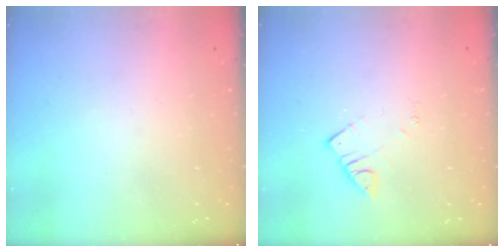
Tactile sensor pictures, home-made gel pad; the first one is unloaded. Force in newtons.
{"total": 2.8, "press": 2.7, "slide": 0.3}